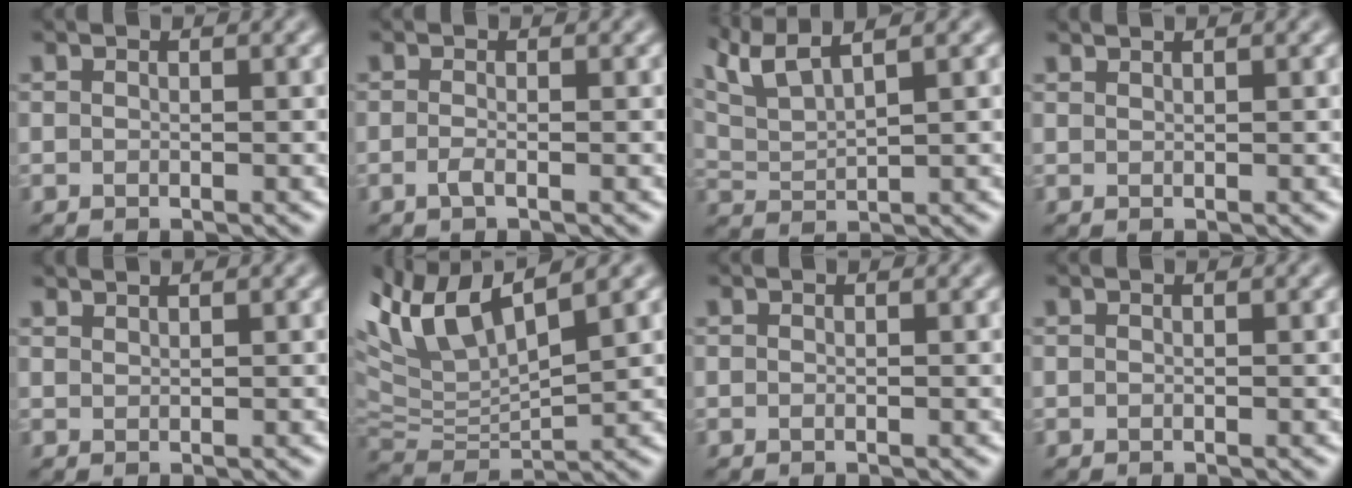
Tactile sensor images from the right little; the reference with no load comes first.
{"total": 0.6, "force": [-0.4, -0.5, 0.0], "torque": [-0.007, 0.006, -0.014]}
{"total": 4.8, "force": [4.5, -1.6, 0.8], "torque": [-0.022, 0.016, 0.085]}
{"total": 0.8, "force": [0.6, -0.3, -0.4], "torque": [0.000, -0.003, 0.013]}
{"total": 1.1, "force": [0.9, -0.4, -0.6], "torque": [0.002, -0.002, 0.016]}
{"total": 7.7, "force": [6.1, 1.0, 4.5], "torque": [-0.114, 0.038, 0.112]}
{"total": 0.0}
{"total": 0.0}